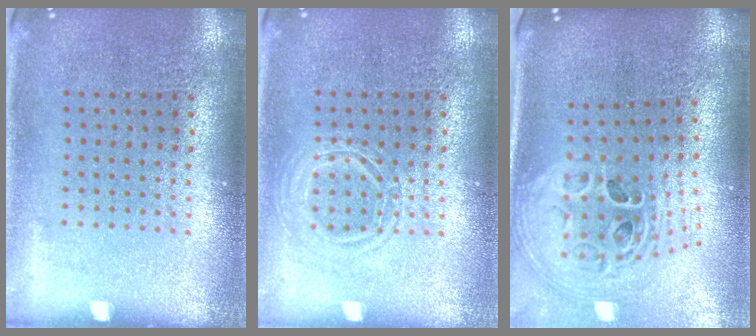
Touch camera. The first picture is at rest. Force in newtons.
{"total": 1.6, "press": 1.6, "slide": 0.2}
{"total": 2.9, "press": 2.0, "slide": 2.1}